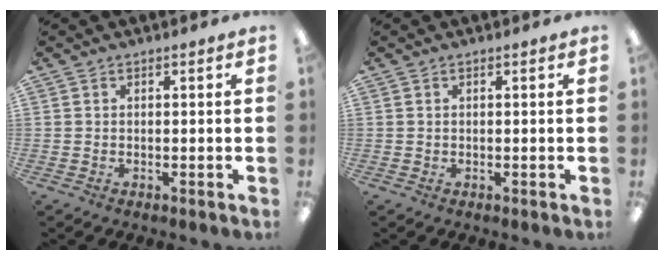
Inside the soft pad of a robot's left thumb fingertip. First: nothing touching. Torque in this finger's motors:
{"motor_torque": [0.02, -0.01, 0.09, -0.18, 0.02]}